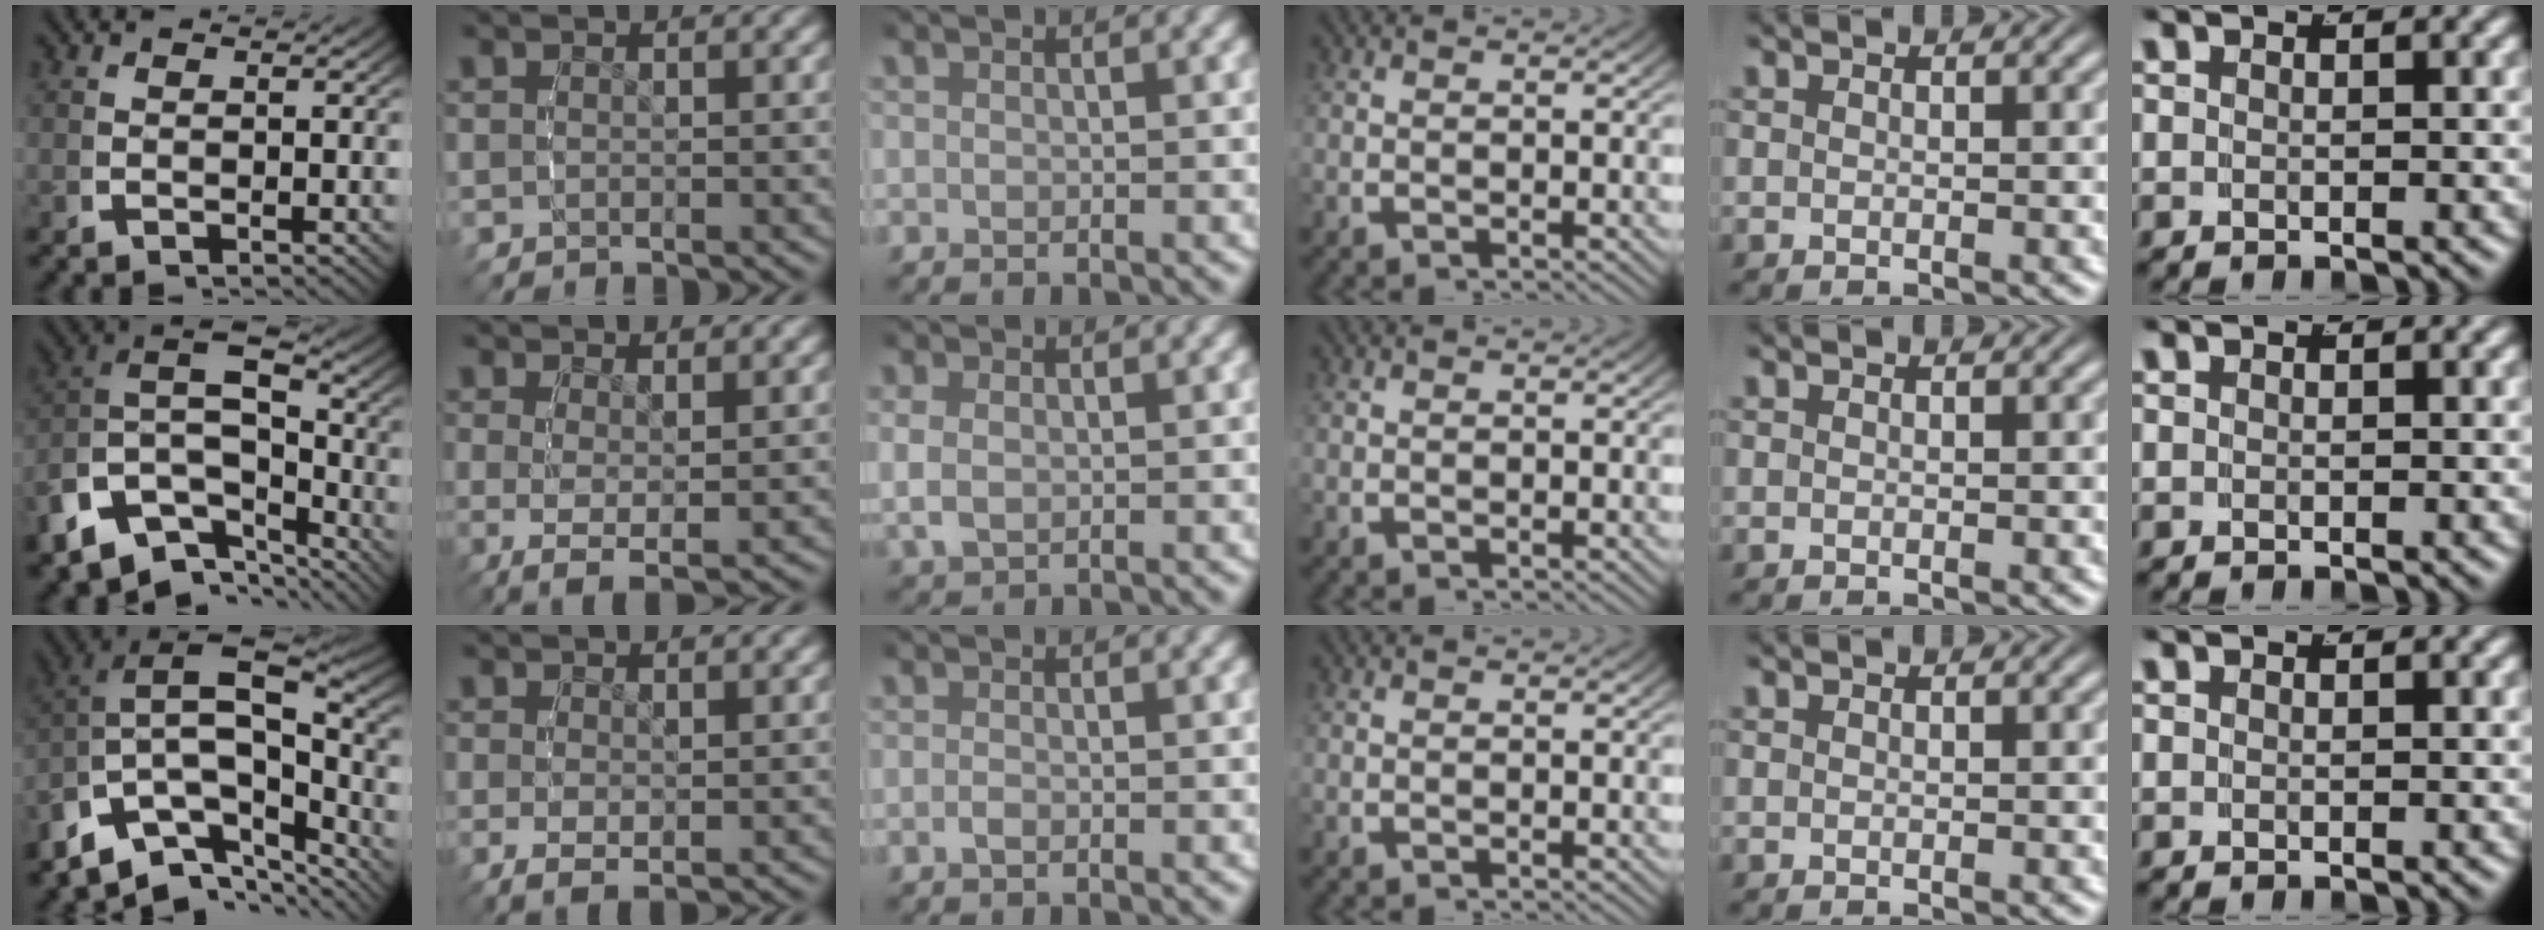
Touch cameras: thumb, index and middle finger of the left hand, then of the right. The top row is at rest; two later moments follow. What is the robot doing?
{"motion": "grasp_and_lifting", "object": "backpack"}